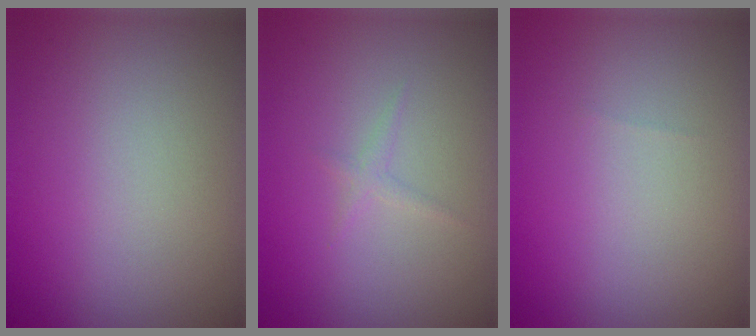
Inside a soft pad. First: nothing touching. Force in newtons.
{"total": 0.8, "press": 0.8, "slide": 0.0}
{"total": 0.0}